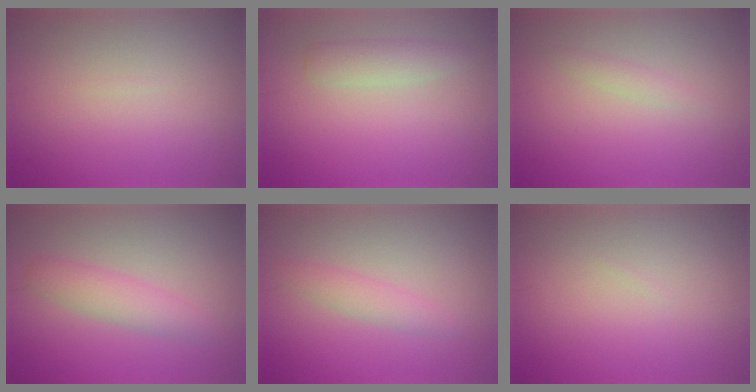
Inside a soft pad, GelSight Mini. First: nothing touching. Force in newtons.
{"total": 2.0, "press": 2.0, "slide": 0.2}
{"total": 1.0, "press": 1.0, "slide": 0.1}
{"total": 2.8, "press": 2.8, "slide": 0.1}
{"total": 1.8, "press": 1.8, "slide": 0.1}
{"total": 0.0}